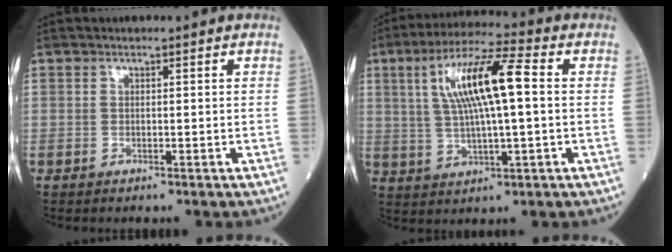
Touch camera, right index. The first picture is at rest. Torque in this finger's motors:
{"motor_torque": [1.26, 0.88, 0.37, 0.21]}